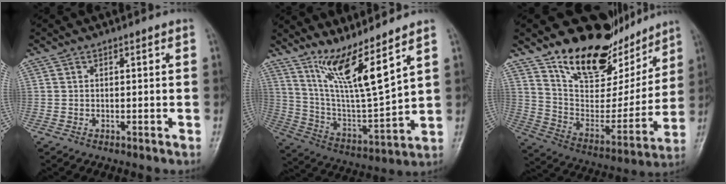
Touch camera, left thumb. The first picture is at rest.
{"total": 13.2, "force": [9.6, 0.6, 9.0], "torque": [-0.161, -0.068, 0.195]}
{"total": 21.7, "force": [16.5, 10.1, 9.8], "torque": [-0.090, -0.094, 0.276]}